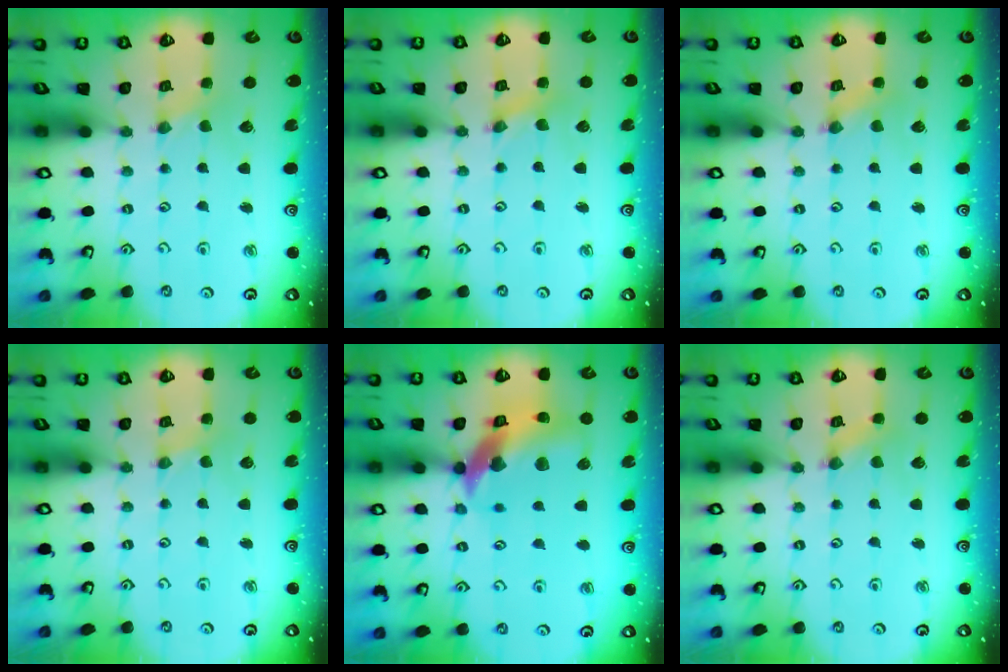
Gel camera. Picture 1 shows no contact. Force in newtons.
{"total": 1.2, "press": 1.1, "slide": 0.3}
{"total": 1.3, "press": 1.3, "slide": 0.3}
{"total": 0.5, "press": 0.5, "slide": 0.1}
{"total": 16.6, "press": 16.5, "slide": 2.2}
{"total": 1.3, "press": 1.3, "slide": 0.3}